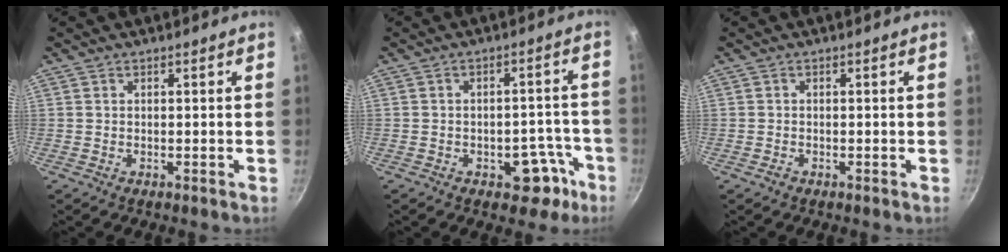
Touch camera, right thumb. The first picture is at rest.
{"total": 7.6, "force": [-4.0, 4.5, 4.7], "torque": [-0.026, 0.043, -0.044]}
{"total": 0.6, "force": [-0.4, 0.4, 0.1], "torque": [0.000, 0.001, -0.011]}